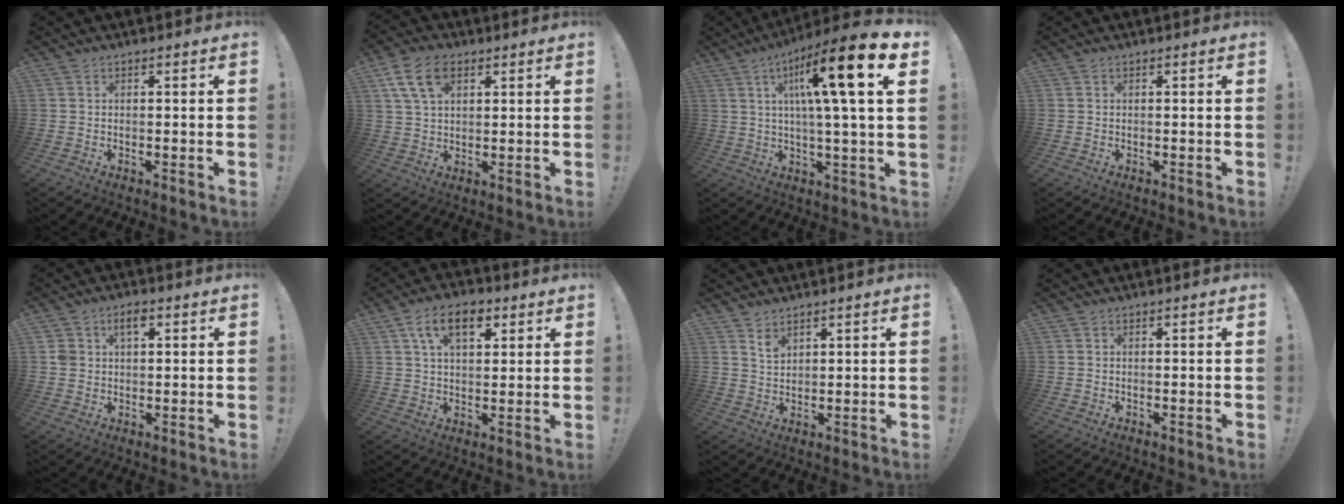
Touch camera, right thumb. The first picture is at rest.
{"total": 10.7, "force": [4.8, 6.5, 7.1], "torque": [-0.127, -0.001, 0.091]}
{"total": 18.0, "force": [5.1, 2.2, 17.1], "torque": [-0.281, -0.010, 0.060]}
{"total": 0.0}
{"total": 4.5, "force": [1.6, 3.1, 2.9], "torque": [-0.040, 0.000, 0.025]}
{"total": 11.8, "force": [5.2, 6.5, 8.4], "torque": [-0.131, 0.004, 0.092]}
{"total": 3.8, "force": [2.9, 1.9, 1.4], "torque": [-0.012, -0.025, 0.051]}
{"total": 0.0}